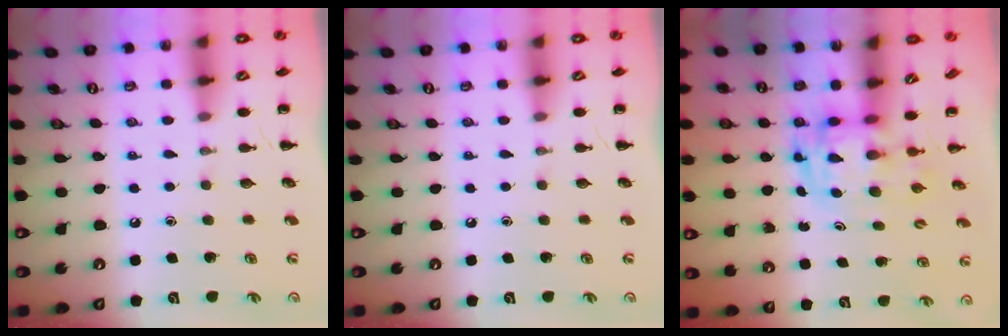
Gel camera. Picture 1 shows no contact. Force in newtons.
{"total": 0.0}
{"total": 2.8, "press": 2.7, "slide": 0.6}